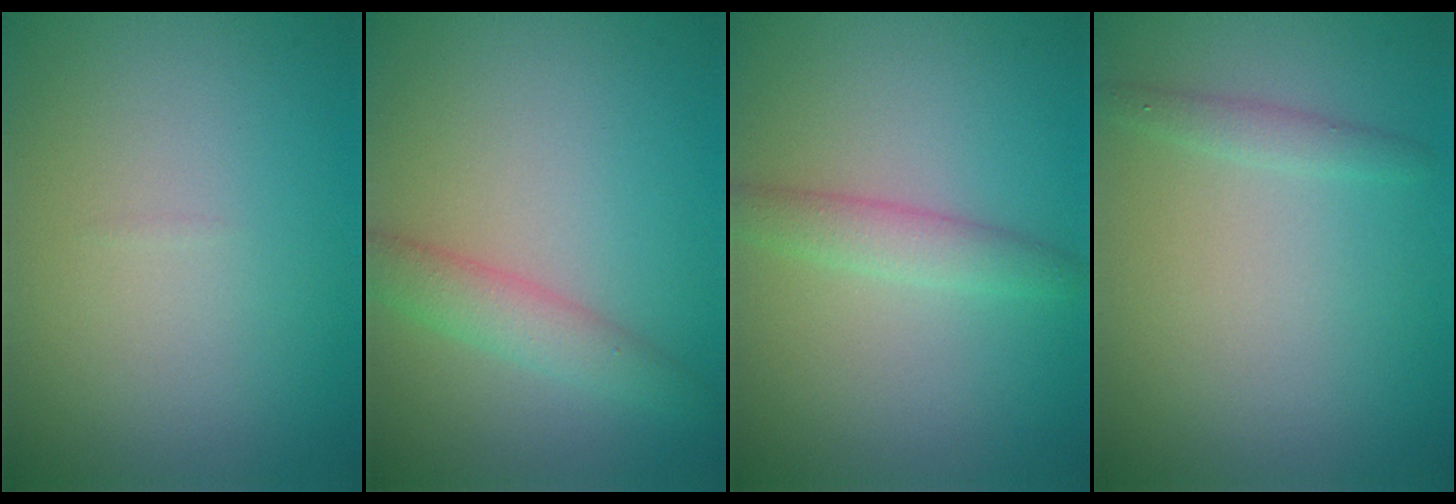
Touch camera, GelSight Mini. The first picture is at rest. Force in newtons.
{"total": 2.8, "press": 2.8, "slide": 0.1}
{"total": 2.2, "press": 2.2, "slide": 0.0}
{"total": 1.3, "press": 1.3, "slide": 0.0}